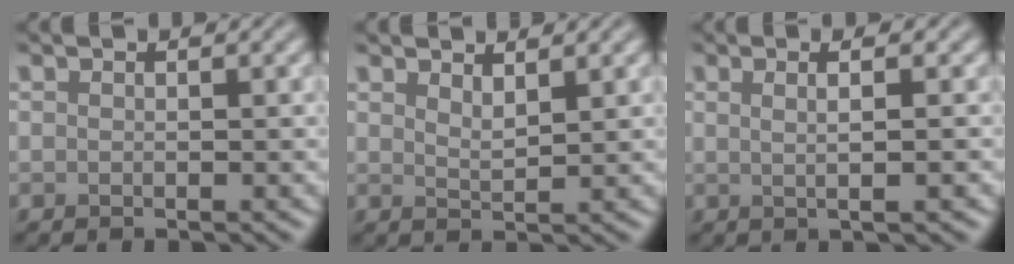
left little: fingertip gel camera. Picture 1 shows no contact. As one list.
[{"total": 1.7, "force": [1.5, 0.3, 0.8], "torque": [-0.016, -0.001, 0.027]}, {"total": 3.8, "force": [1.4, 1.6, 3.2], "torque": [-0.028, 0.014, -0.004]}]